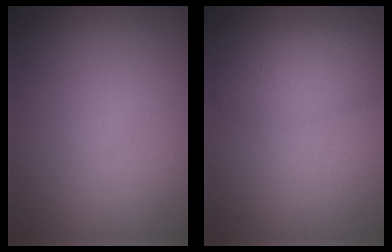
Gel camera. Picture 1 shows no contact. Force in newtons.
{"total": 2.8, "press": 2.8, "slide": 0.1}